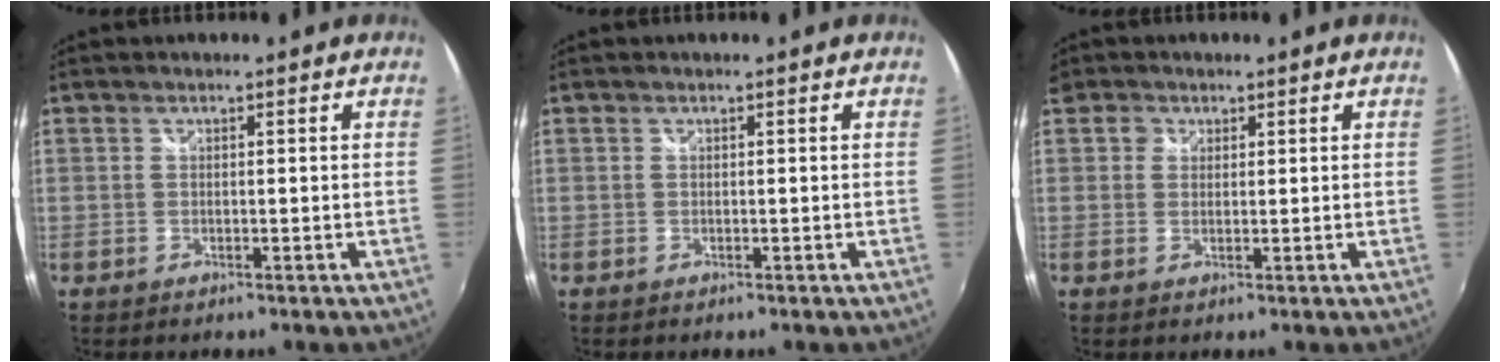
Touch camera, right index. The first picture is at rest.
{"total": 0.0}
{"total": 2.4, "force": [0.5, 2.3, 0.4], "torque": [0.004, 0.009, 0.005]}